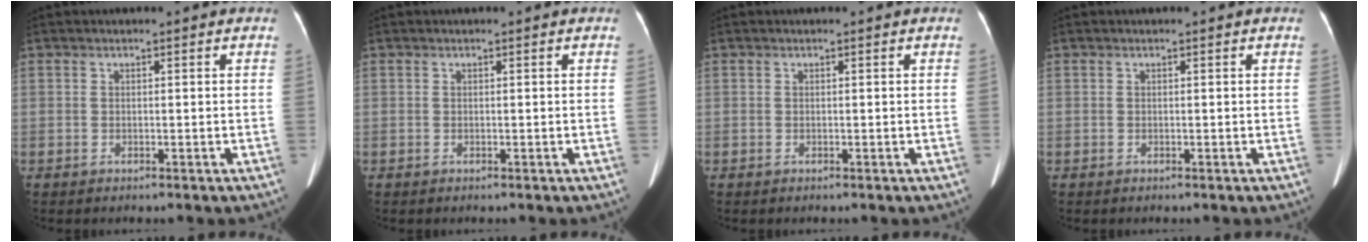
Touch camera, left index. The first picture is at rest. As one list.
[{"total": 0.0}, {"total": 0.0}, {"total": 0.0}]